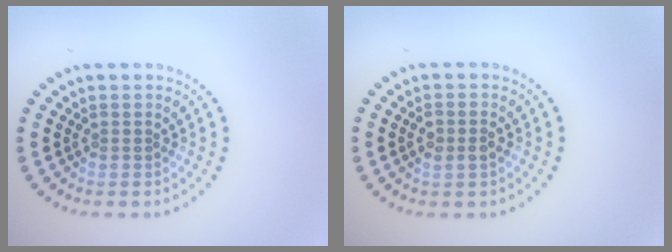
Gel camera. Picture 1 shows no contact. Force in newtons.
{"total": 1.7, "press": 1.7, "slide": 0.4}